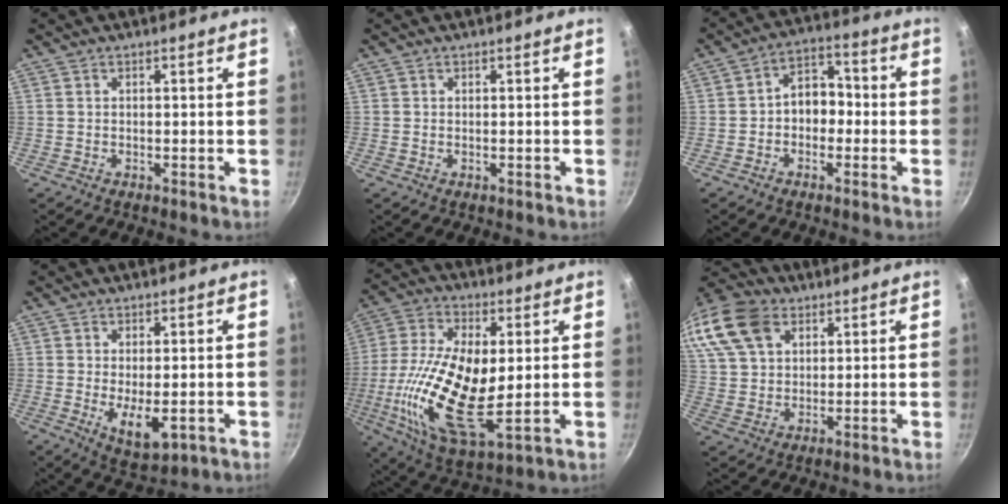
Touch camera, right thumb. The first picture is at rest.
{"total": 0.0}
{"total": 7.2, "force": [-1.2, 5.4, 4.6], "torque": [-0.024, 0.031, -0.032]}
{"total": 7.0, "force": [-1.0, 3.2, 6.2], "torque": [-0.097, -0.016, -0.001]}
{"total": 20.2, "force": [-0.2, 9.0, 18.0], "torque": [-0.360, -0.014, -0.010]}
{"total": 19.9, "force": [9.6, 13.6, 10.9], "torque": [-0.246, 0.024, 0.181]}